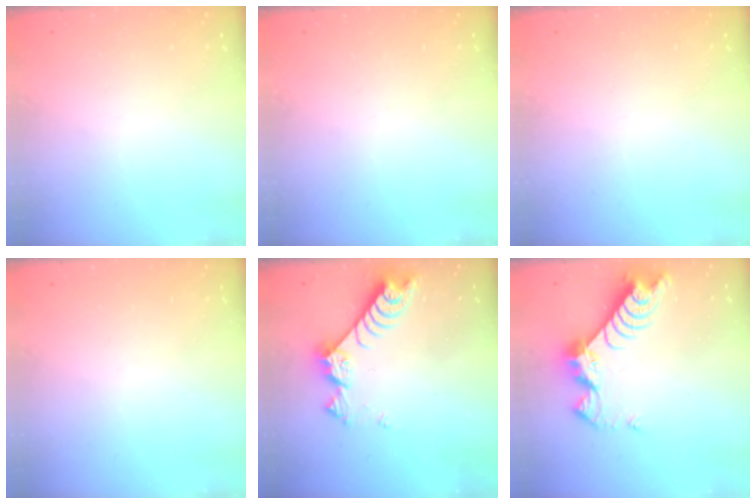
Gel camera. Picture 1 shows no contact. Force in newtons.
{"total": 0.0}
{"total": 0.0}
{"total": 0.0}
{"total": 7.9, "press": 7.9, "slide": 0.6}
{"total": 10.2, "press": 10.2, "slide": 0.9}